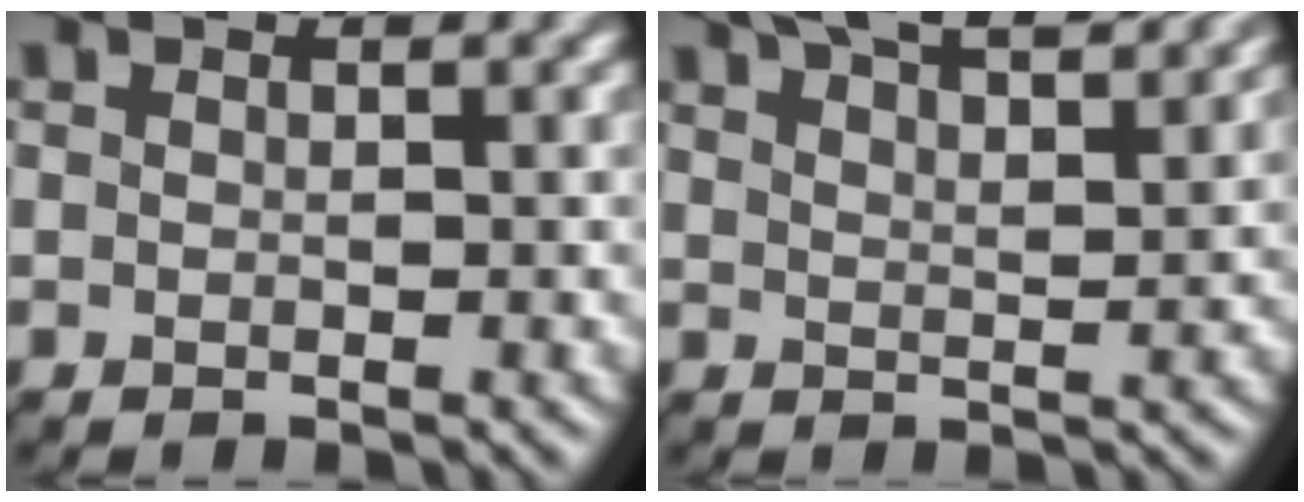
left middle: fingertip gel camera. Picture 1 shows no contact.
{"total": 9.7, "force": [7.6, 3.0, 5.4], "torque": [-0.063, 0.027, 0.076]}